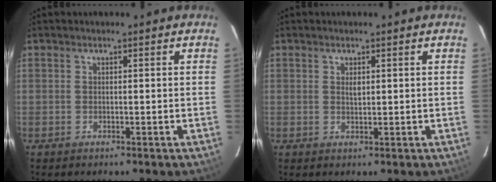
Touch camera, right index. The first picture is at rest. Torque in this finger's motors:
{"motor_torque": [0.07, 0.04, 0.10, 0.03]}